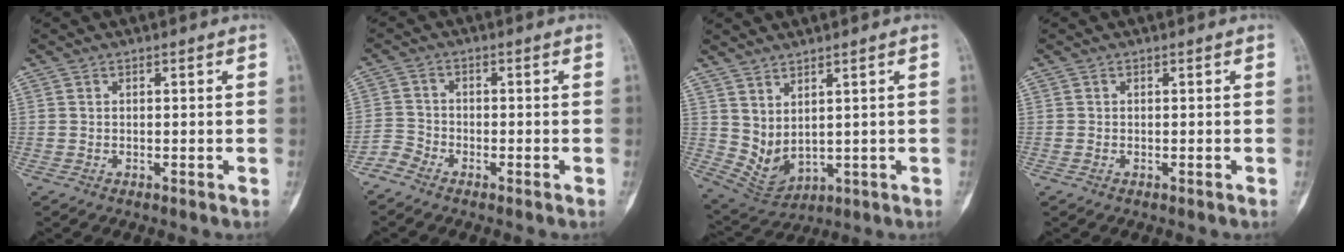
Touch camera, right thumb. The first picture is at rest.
{"total": 2.8, "force": [-2.6, 1.0, 0.1], "torque": [0.003, 0.000, -0.060]}
{"total": 6.5, "force": [2.5, 3.4, 5.0], "torque": [-0.079, -0.023, 0.073]}
{"total": 0.0}